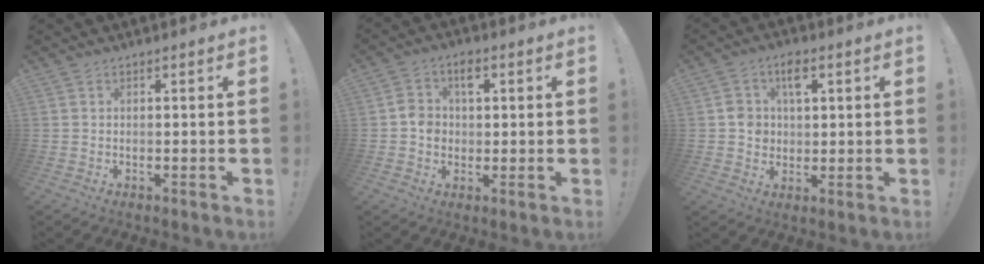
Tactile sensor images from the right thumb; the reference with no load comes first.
{"total": 6.3, "force": [0.6, 5.3, 3.3], "torque": [-0.046, 0.007, 0.010]}
{"total": 7.2, "force": [2.2, 5.9, 3.6], "torque": [-0.053, -0.004, 0.041]}